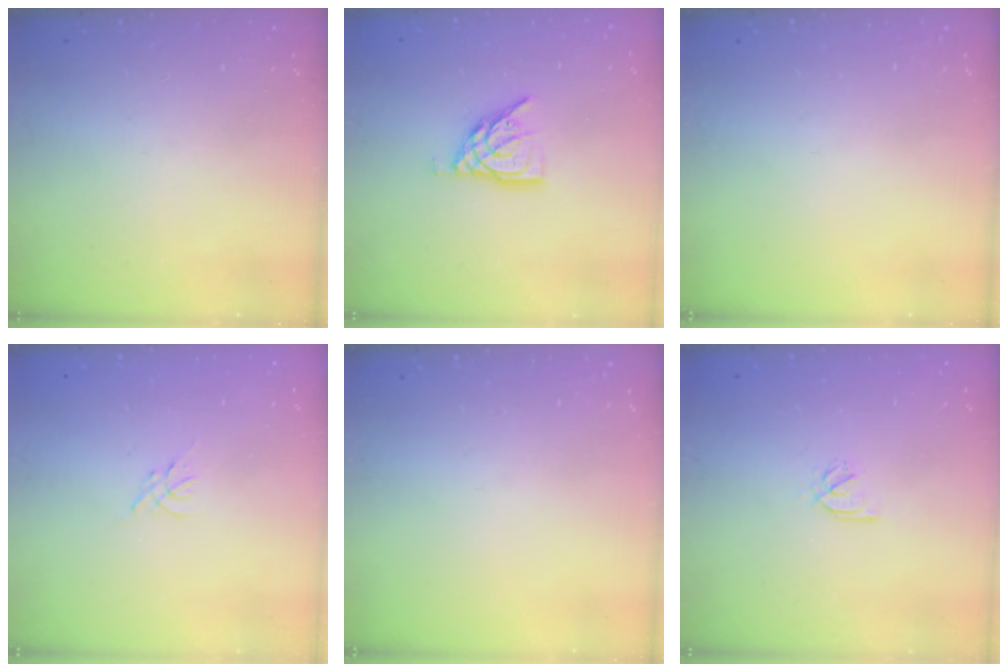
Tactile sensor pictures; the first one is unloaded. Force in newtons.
{"total": 9.3, "press": 9.2, "slide": 1.2}
{"total": 0.0}
{"total": 0.0}
{"total": 0.0}
{"total": 2.1, "press": 2.0, "slide": 0.7}